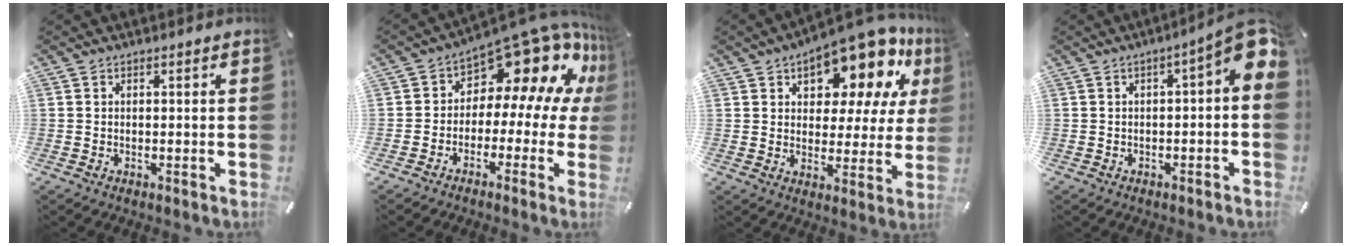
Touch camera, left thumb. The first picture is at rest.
{"total": 15.5, "force": [9.0, 8.0, 9.8], "torque": [-0.142, -0.078, 0.151]}
{"total": 15.8, "force": [12.1, 6.8, 7.5], "torque": [-0.118, -0.098, 0.206]}
{"total": 7.4, "force": [0.8, 2.5, 6.9], "torque": [-0.093, -0.018, 0.011]}